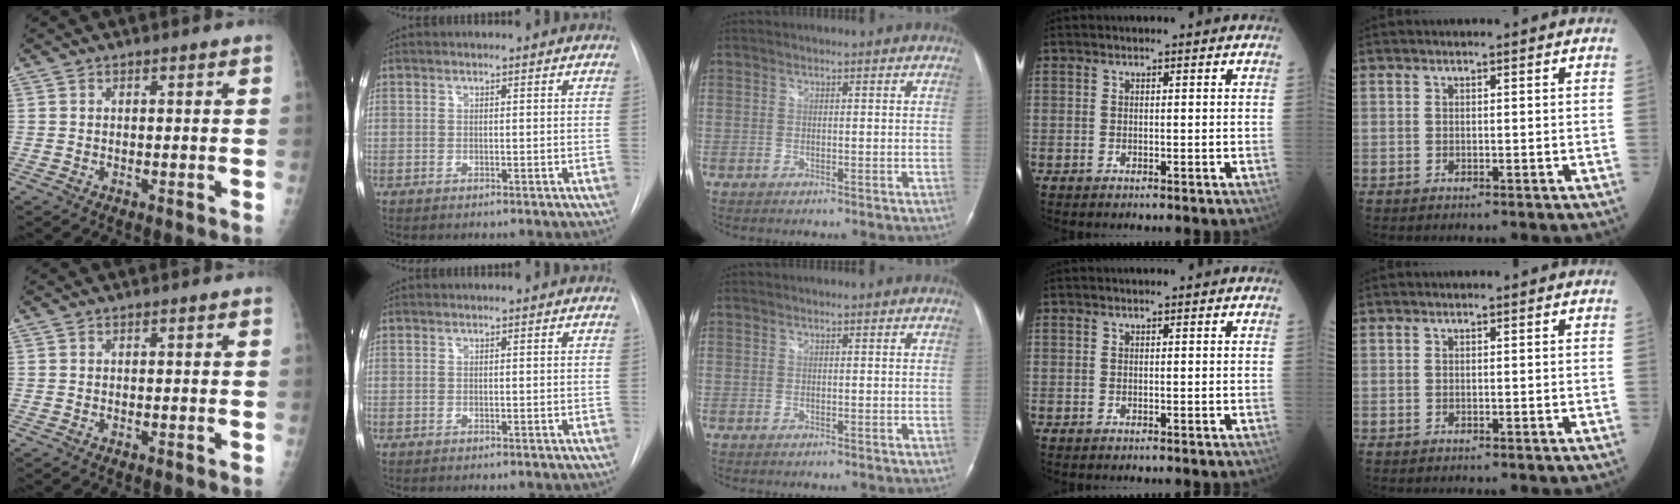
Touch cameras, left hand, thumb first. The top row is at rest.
{}